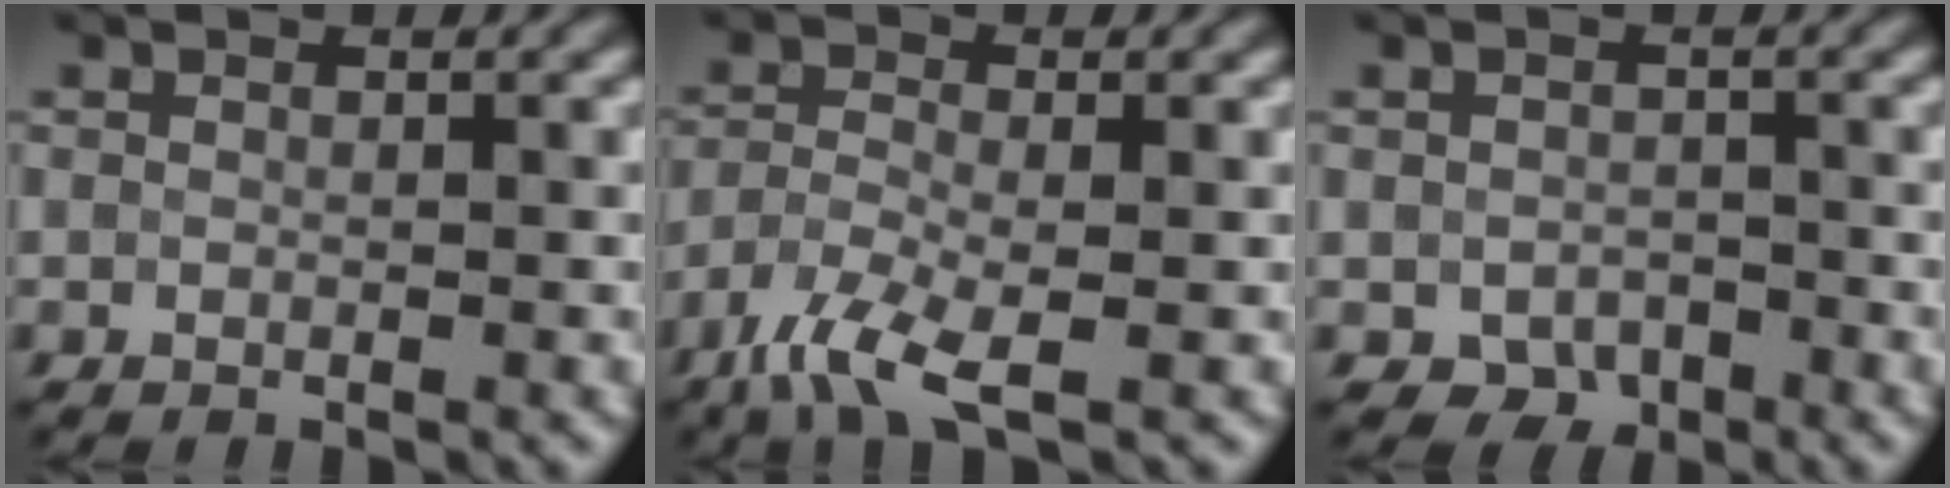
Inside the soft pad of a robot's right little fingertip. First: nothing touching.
{"total": 4.6, "force": [-2.9, 1.3, 3.4], "torque": [-0.076, -0.009, -0.065]}
{"total": 2.2, "force": [-1.1, 1.6, 0.9], "torque": [-0.014, -0.006, -0.020]}